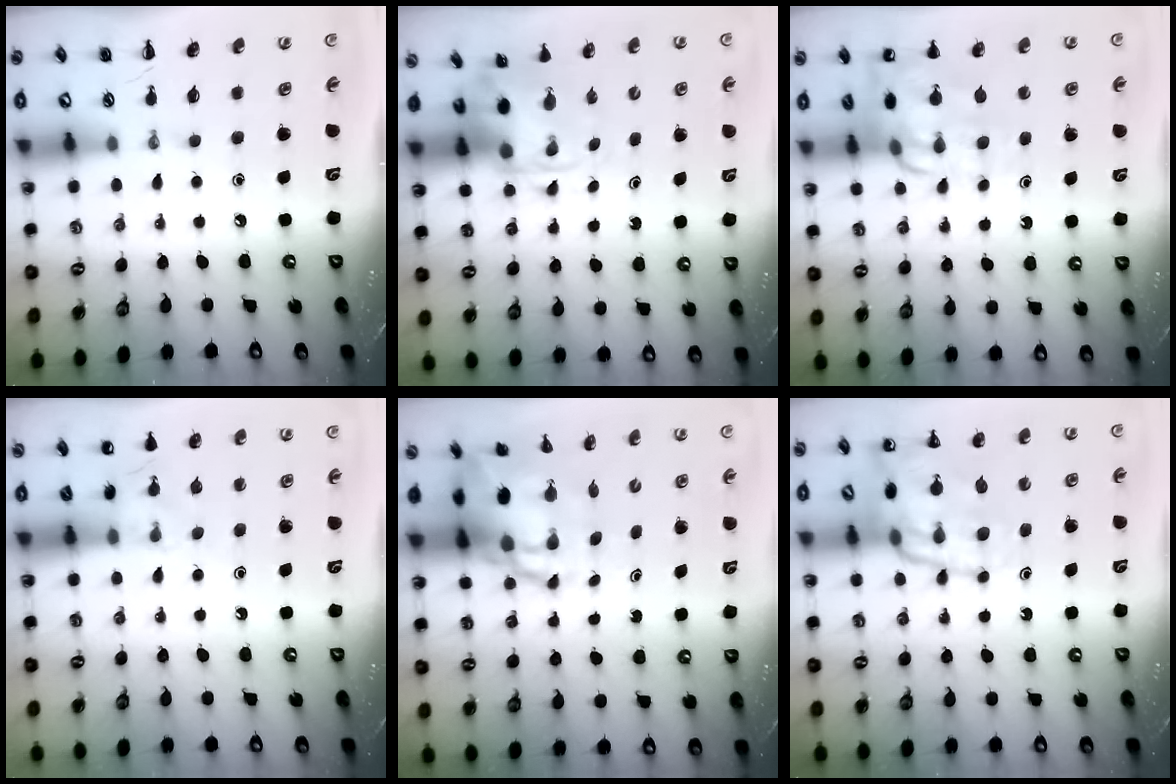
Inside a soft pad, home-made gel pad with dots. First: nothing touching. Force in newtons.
{"total": 3.8, "press": 3.7, "slide": 0.9}
{"total": 13.3, "press": 13.0, "slide": 2.8}
{"total": 5.7, "press": 5.4, "slide": 1.8}
{"total": 8.9, "press": 8.6, "slide": 2.3}
{"total": 17.5, "press": 17.3, "slide": 2.9}